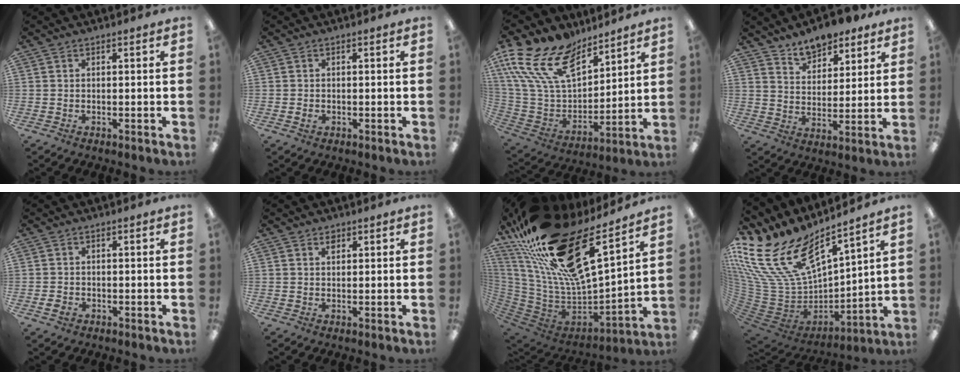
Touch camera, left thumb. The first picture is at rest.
{"total": 1.1, "force": [-0.3, 0.8, 0.7], "torque": [-0.011, 0.002, -0.006]}
{"total": 20.7, "force": [13.0, 11.4, 11.4], "torque": [-0.246, -0.074, 0.242]}
{"total": 8.6, "force": [7.6, 3.7, 1.7], "torque": [-0.022, -0.048, 0.138]}
{"total": 1.9, "force": [-0.8, 1.4, 1.0], "torque": [-0.015, 0.003, -0.015]}
{"total": 1.5, "force": [1.2, 0.8, 0.4], "torque": [-0.001, -0.004, 0.022]}
{"total": 29.5, "force": [17.6, 11.4, 20.9], "torque": [-0.361, -0.107, 0.324]}
{"total": 21.3, "force": [12.5, 12.1, 12.2], "torque": [-0.266, -0.087, 0.245]}